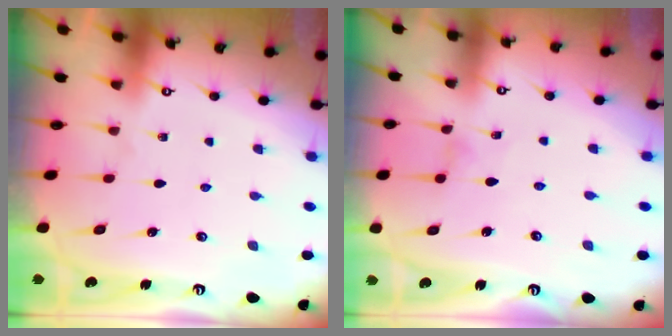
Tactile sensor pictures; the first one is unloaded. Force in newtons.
{"total": 0.0}